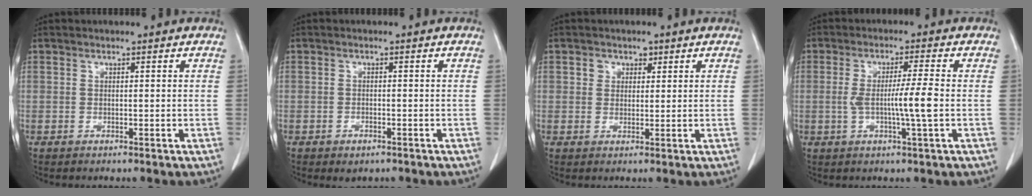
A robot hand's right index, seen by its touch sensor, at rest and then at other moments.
{"total": 2.0, "force": [-1.3, 1.1, 1.1], "torque": [-0.014, 0.000, -0.009]}
{"total": 2.2, "force": [1.1, 1.9, 0.5], "torque": [-0.002, 0.000, 0.012]}
{"total": 6.3, "force": [-0.8, -0.7, 6.2], "torque": [-0.112, -0.003, -0.013]}